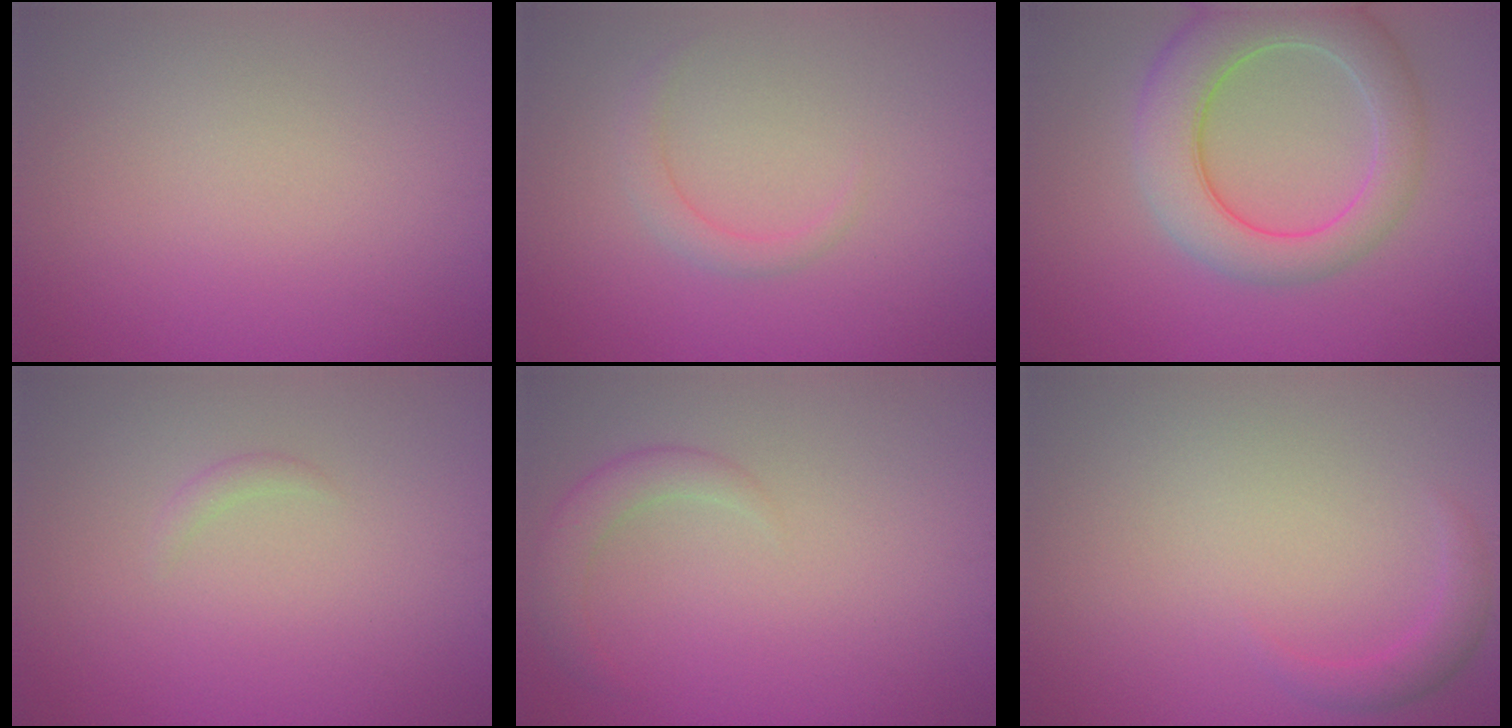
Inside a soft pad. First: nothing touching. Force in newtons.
{"total": 1.5, "press": 1.5, "slide": 0.1}
{"total": 7.3, "press": 7.3, "slide": 0.5}
{"total": 0.7, "press": 0.7, "slide": 0.0}
{"total": 2.2, "press": 2.2, "slide": 0.1}
{"total": 1.6, "press": 1.6, "slide": 0.1}